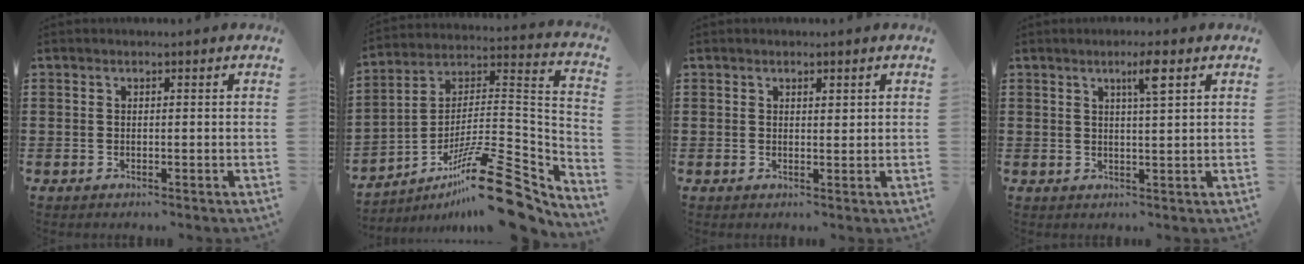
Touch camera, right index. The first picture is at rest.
{"total": 18.0, "force": [-11.8, 4.4, 12.9], "torque": [-0.193, 0.044, -0.203]}
{"total": 1.0, "force": [0.8, 0.4, 0.5], "torque": [-0.010, 0.003, 0.015]}
{"total": 3.6, "force": [2.0, 0.0, 3.0], "torque": [-0.048, -0.006, 0.027]}